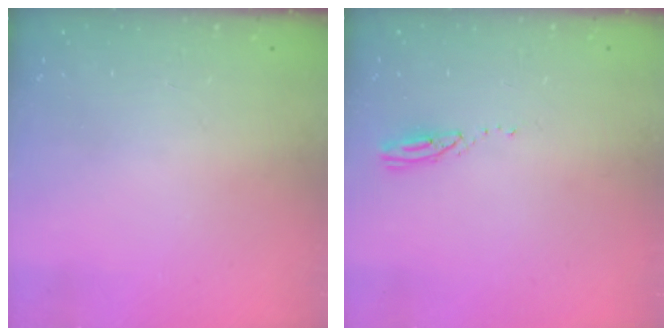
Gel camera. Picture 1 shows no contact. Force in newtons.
{"total": 3.2, "press": 3.2, "slide": 0.2}